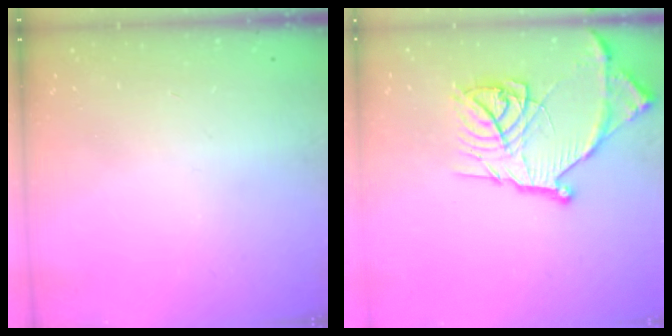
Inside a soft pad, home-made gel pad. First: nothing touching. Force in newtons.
{"total": 20.3, "press": 20.2, "slide": 1.6}